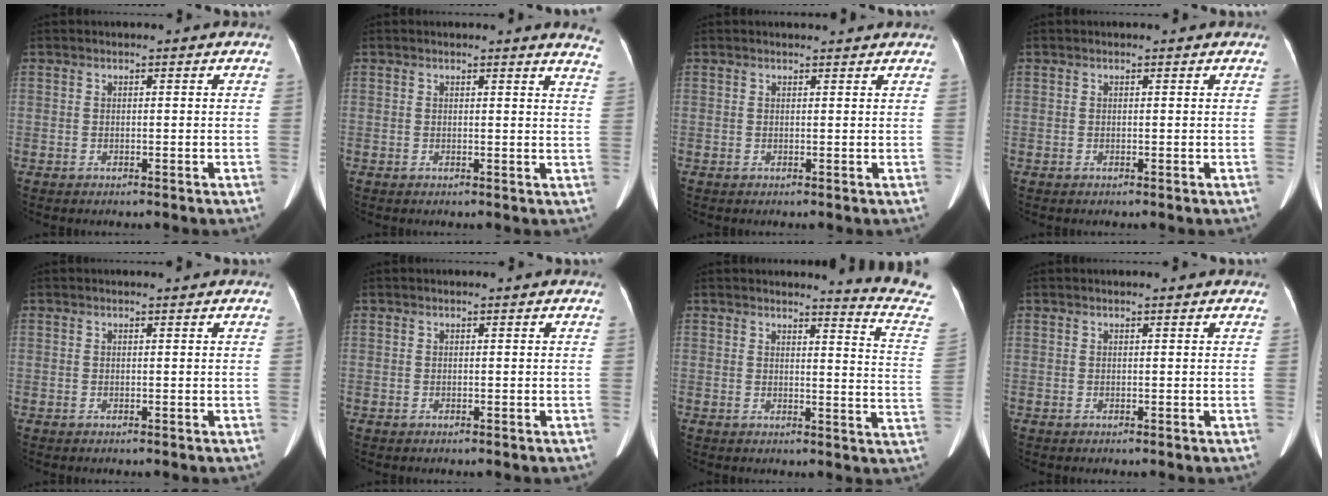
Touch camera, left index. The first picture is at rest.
{"total": 5.4, "force": [5.2, -0.3, 1.3], "torque": [-0.013, -0.037, 0.025]}
{"total": 2.9, "force": [2.8, 0.2, 0.6], "torque": [-0.012, 0.012, 0.032]}
{"total": 0.9, "force": [0.8, 0.2, 0.3], "torque": [-0.010, 0.006, 0.008]}
{"total": 0.9, "force": [0.9, 0.0, 0.3], "torque": [-0.007, 0.004, 0.014]}
{"total": 0.8, "force": [0.7, 0.0, 0.3], "torque": [-0.008, 0.011, 0.010]}
{"total": 10.3, "force": [10.0, -1.5, 1.8], "torque": [-0.023, -0.100, 0.091]}
{"total": 2.4, "force": [2.2, 0.2, 0.9], "torque": [-0.014, 0.017, 0.024]}